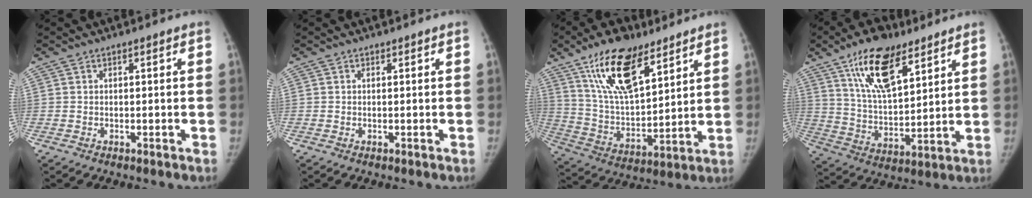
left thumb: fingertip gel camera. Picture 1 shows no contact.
{"total": 0.0}
{"total": 18.2, "force": [11.1, 7.8, 12.1], "torque": [-0.184, -0.050, 0.208]}
{"total": 15.9, "force": [9.6, 6.8, 10.7], "torque": [-0.158, -0.045, 0.174]}